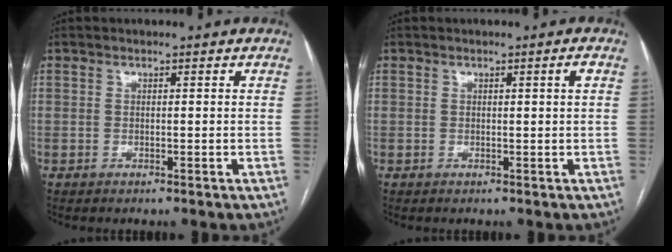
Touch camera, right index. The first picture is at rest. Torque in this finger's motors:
{"motor_torque": [0.18, 0.00, 0.05, 0.01]}